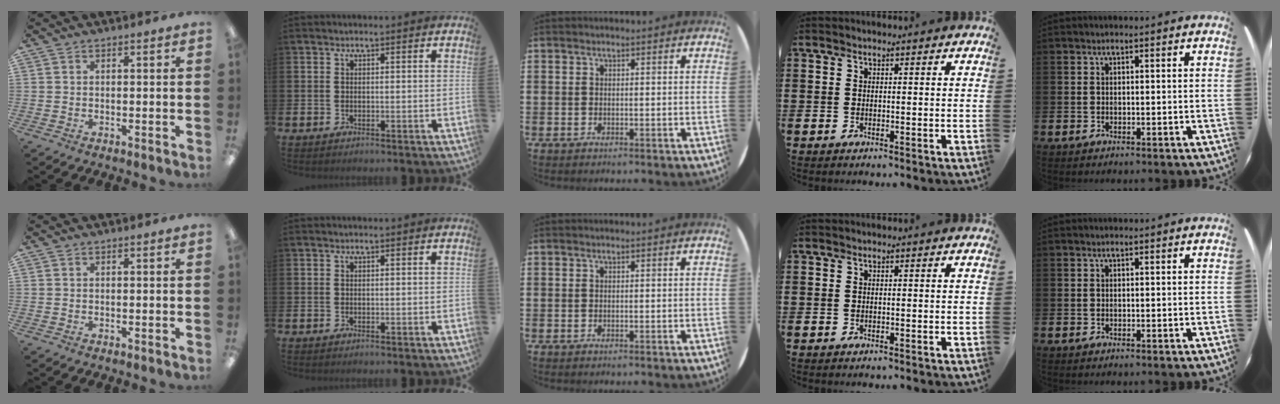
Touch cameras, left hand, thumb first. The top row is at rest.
{}